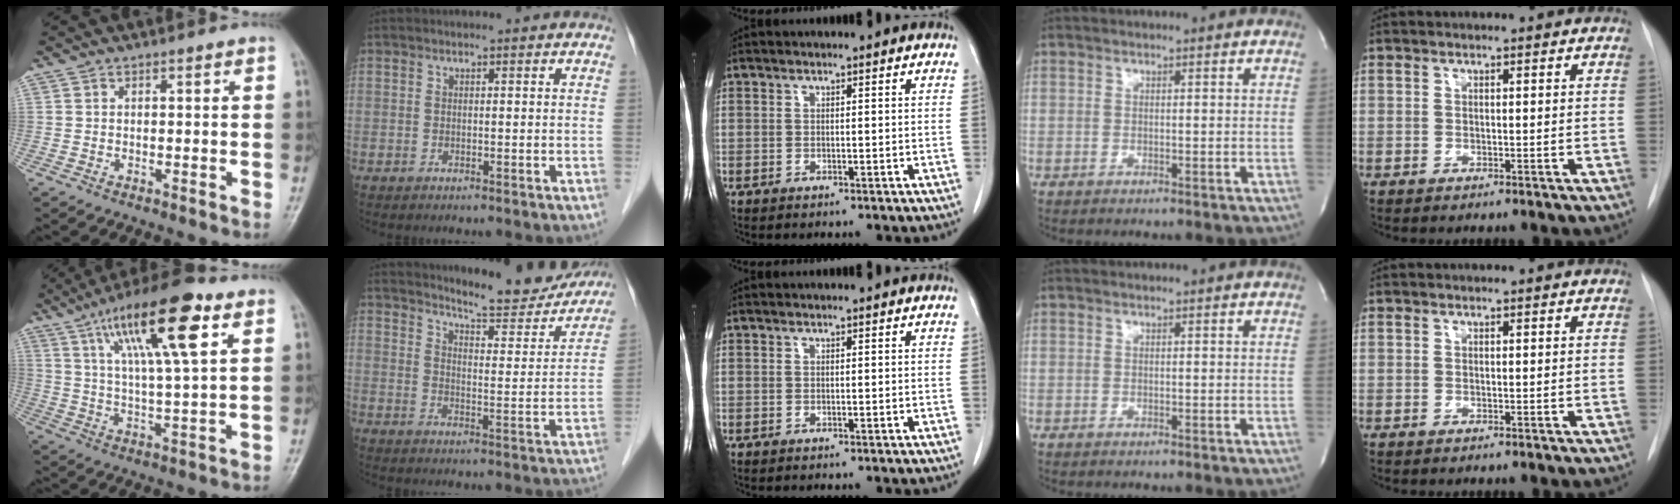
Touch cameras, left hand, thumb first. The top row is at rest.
{"thumb": {"total": 17.8, "force": [8.2, 4.0, 15.3], "torque": [-0.256, -0.014, 0.140]}, "index": {"total": 14.7, "force": [13.9, 1.8, 4.4], "torque": [-0.057, -0.037, 0.176]}}